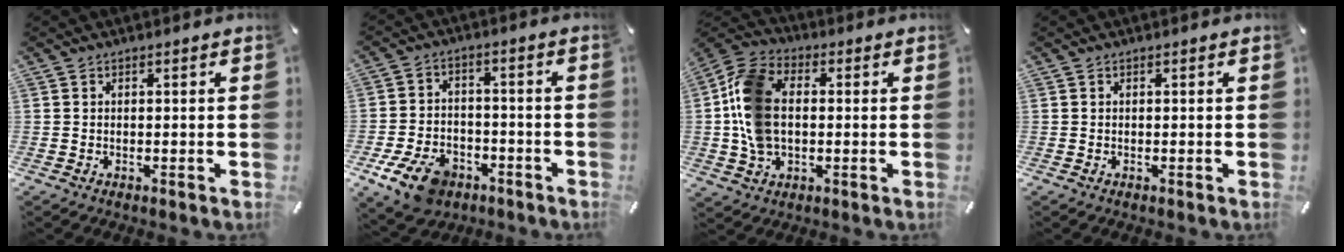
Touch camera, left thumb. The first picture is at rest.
{"total": 10.5, "force": [-6.0, 6.7, 5.6], "torque": [-0.112, 0.036, -0.105]}
{"total": 13.1, "force": [-0.2, 9.4, 9.2], "torque": [-0.203, 0.016, 0.002]}
{"total": 0.0}